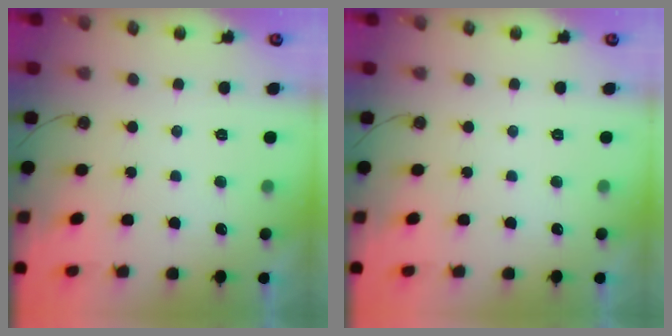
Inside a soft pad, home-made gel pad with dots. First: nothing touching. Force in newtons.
{"total": 0.0}